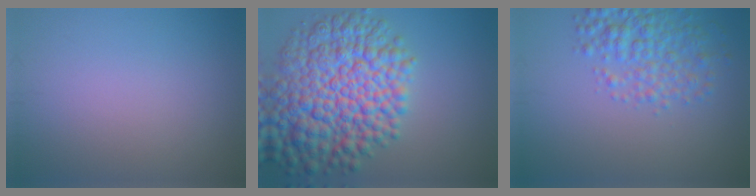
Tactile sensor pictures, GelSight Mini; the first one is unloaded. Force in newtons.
{"total": 12.6, "press": 12.6, "slide": 0.3}
{"total": 4.5, "press": 4.5, "slide": 0.1}